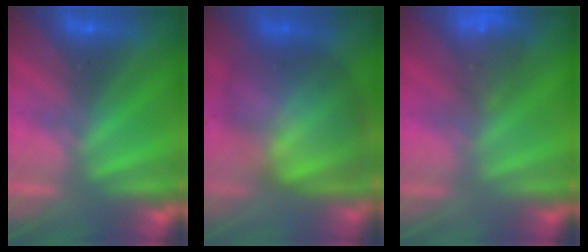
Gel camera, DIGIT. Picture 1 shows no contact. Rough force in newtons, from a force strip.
{"total": 7.2}
{"total": 6.6}